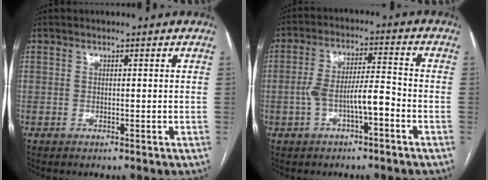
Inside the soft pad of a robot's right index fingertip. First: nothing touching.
{"total": 7.1, "force": [-2.5, 1.6, 6.4], "torque": [-0.125, 0.025, -0.040]}